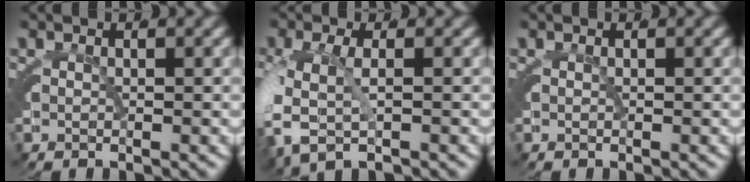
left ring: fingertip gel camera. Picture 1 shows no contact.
{"total": 3.3, "force": [-1.7, 2.5, 1.5], "torque": [-0.061, -0.022, -0.019]}
{"total": 0.0}